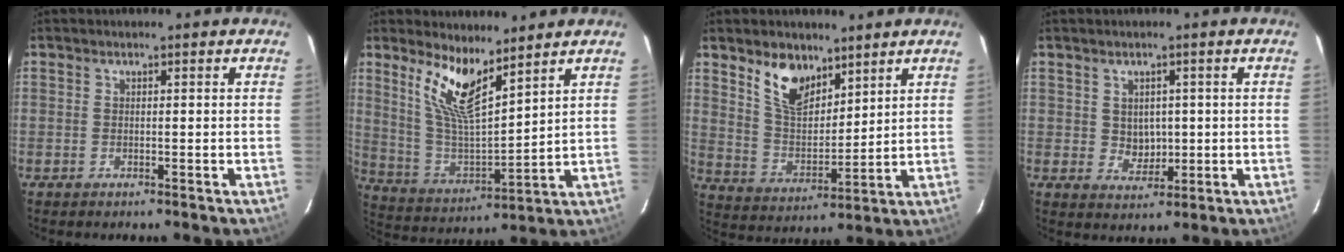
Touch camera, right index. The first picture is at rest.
{"total": 11.7, "force": [7.9, 3.0, 8.2], "torque": [-0.165, -0.009, 0.164]}
{"total": 10.5, "force": [7.0, 5.3, 5.7], "torque": [-0.104, 0.006, 0.138]}
{"total": 3.8, "force": [0.6, 3.4, 1.6], "torque": [-0.026, 0.005, 0.017]}